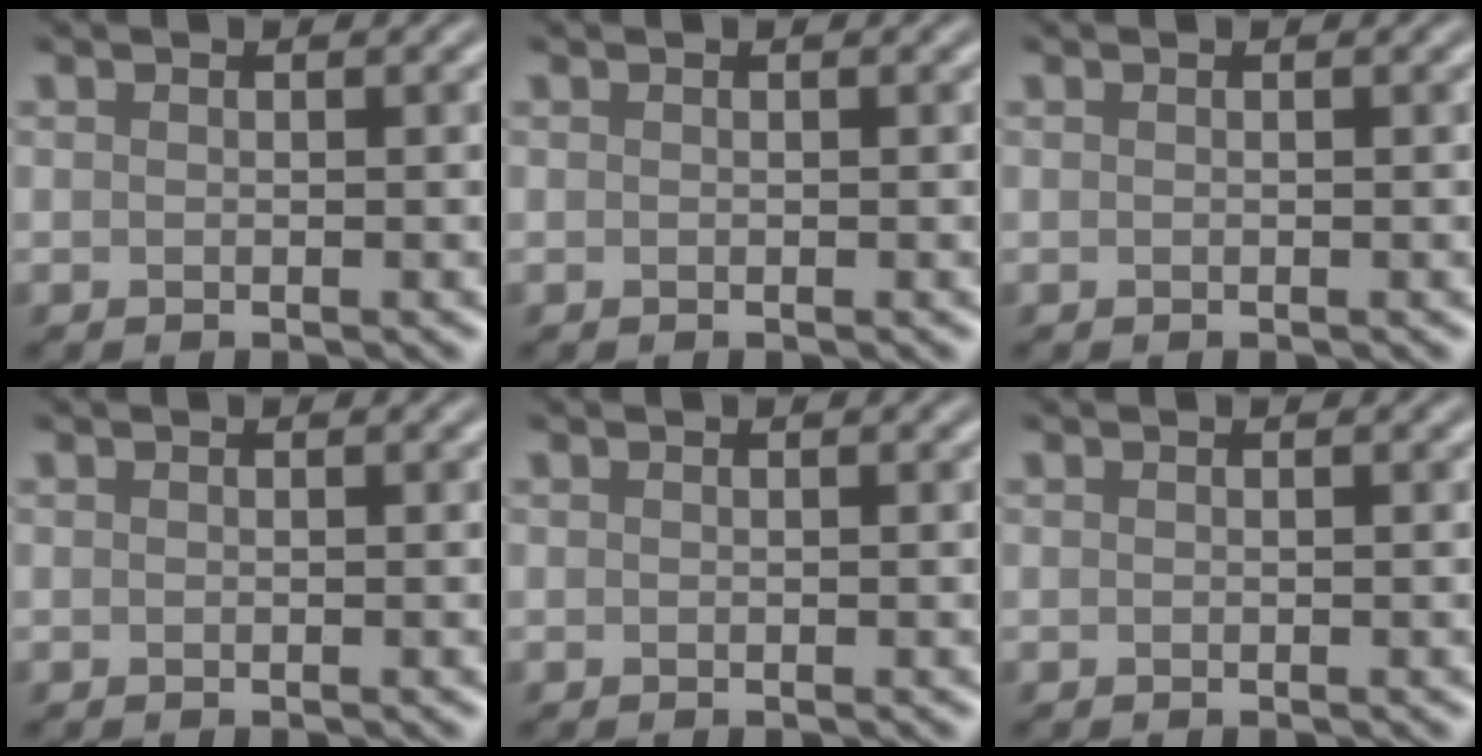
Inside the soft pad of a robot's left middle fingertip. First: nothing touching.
{"total": 0.0}
{"total": 0.0}
{"total": 0.0}
{"total": 0.0}
{"total": 0.0}